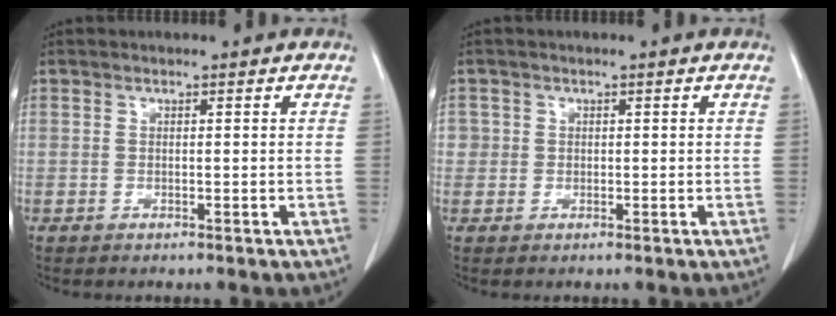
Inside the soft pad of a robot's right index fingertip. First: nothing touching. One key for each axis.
{"total": 1.9, "fx": 0.2, "fy": 1.9, "fz": 0.1, "tx": 0.012, "ty": 0.004, "tz": 0.000}